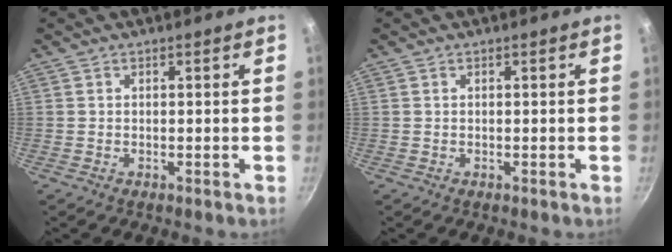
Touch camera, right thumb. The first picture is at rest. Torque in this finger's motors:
{"motor_torque": [0.00, 0.01, 0.06, 0.06, 0.00]}